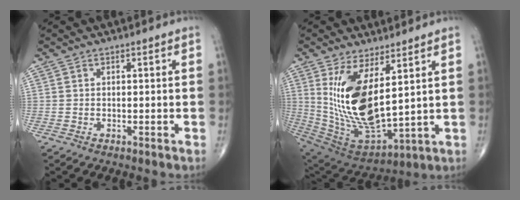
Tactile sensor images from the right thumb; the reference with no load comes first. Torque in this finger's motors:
{"motor_torque": [-1.03, 2.09, 1.86, 0.91, 0.56]}